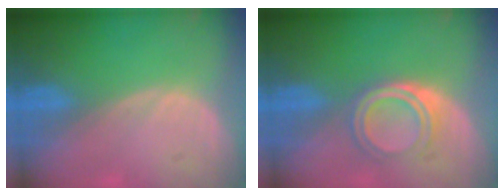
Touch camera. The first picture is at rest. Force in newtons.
{"total": 5.1, "press": 4.5, "slide": 2.4}